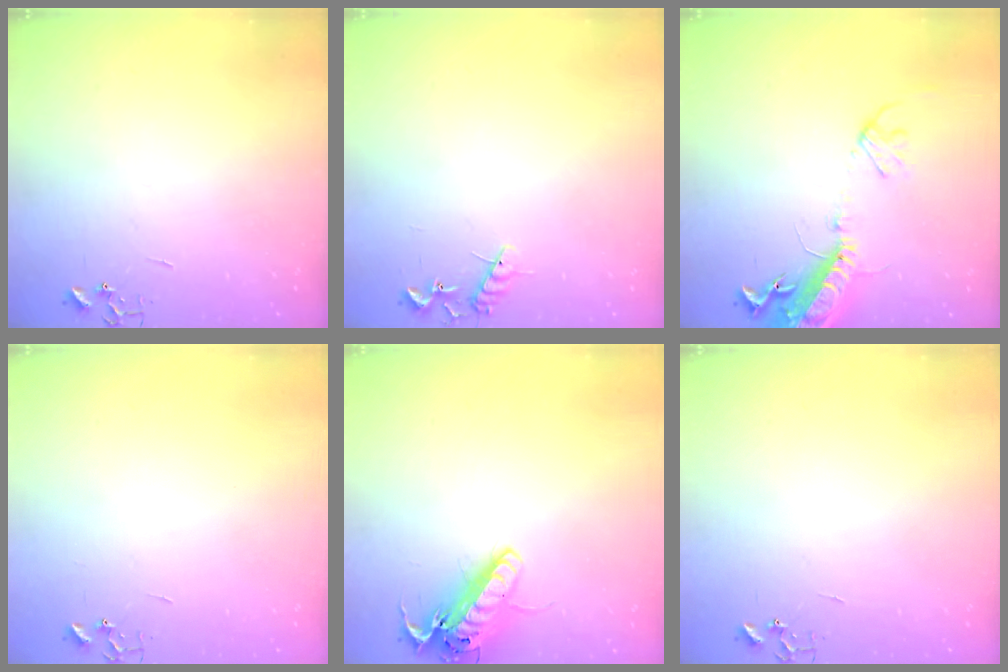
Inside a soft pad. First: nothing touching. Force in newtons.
{"total": 10.4, "press": 10.3, "slide": 0.9}
{"total": 17.4, "press": 16.9, "slide": 4.1}
{"total": 0.0}
{"total": 15.8, "press": 15.6, "slide": 2.7}
{"total": 0.0}